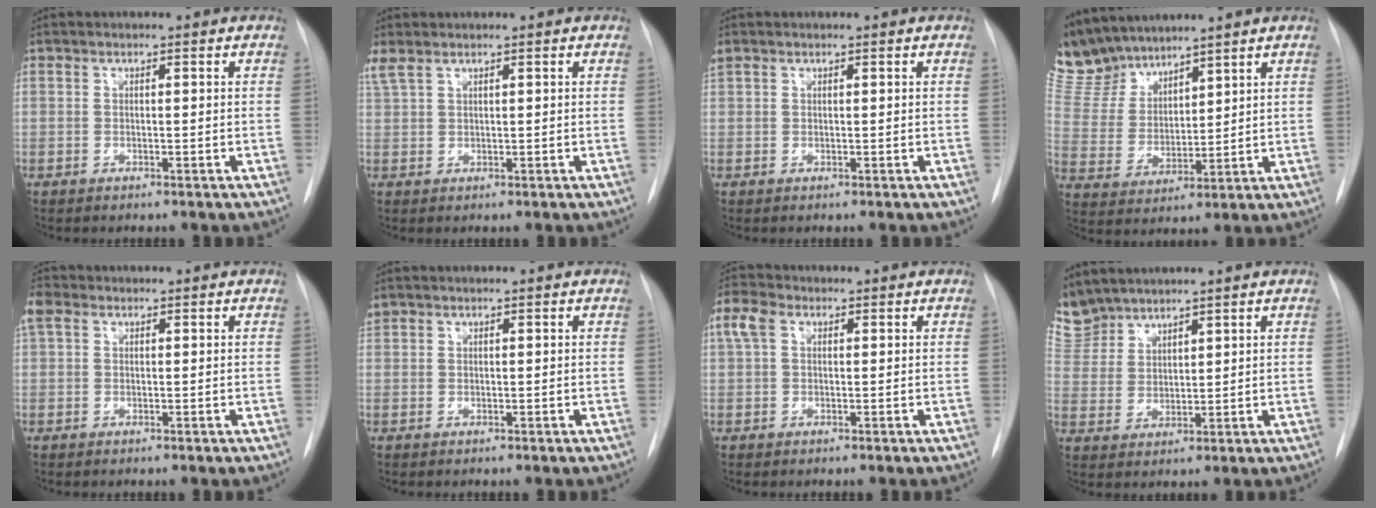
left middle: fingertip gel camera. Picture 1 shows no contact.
{"total": 2.2, "force": [1.8, 0.5, 1.1], "torque": [-0.040, 0.019, 0.049]}
{"total": 0.8, "force": [0.7, 0.5, 0.1], "torque": [-0.010, 0.019, 0.018]}
{"total": 10.4, "force": [9.9, 2.8, 1.8], "torque": [-0.052, 0.003, 0.214]}
{"total": 2.1, "force": [1.1, 1.5, 1.1], "torque": [-0.033, 0.024, 0.023]}
{"total": 1.3, "force": [1.0, 0.9, 0.0], "torque": [-0.004, 0.017, 0.021]}
{"total": 3.4, "force": [1.2, 2.2, 2.3], "torque": [-0.066, 0.025, 0.024]}
{"total": 6.9, "force": [6.6, 1.8, -0.2], "torque": [-0.003, 0.004, 0.149]}